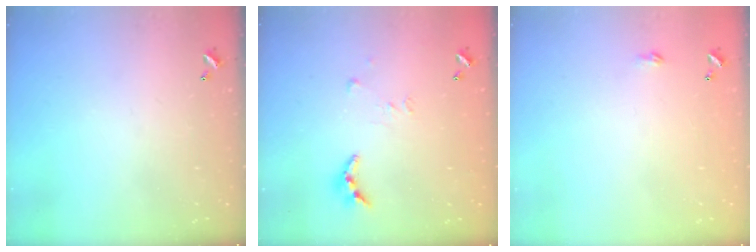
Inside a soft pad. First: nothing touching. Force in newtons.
{"total": 7.1, "press": 7.1, "slide": 0.2}
{"total": 2.2, "press": 2.2, "slide": 0.4}